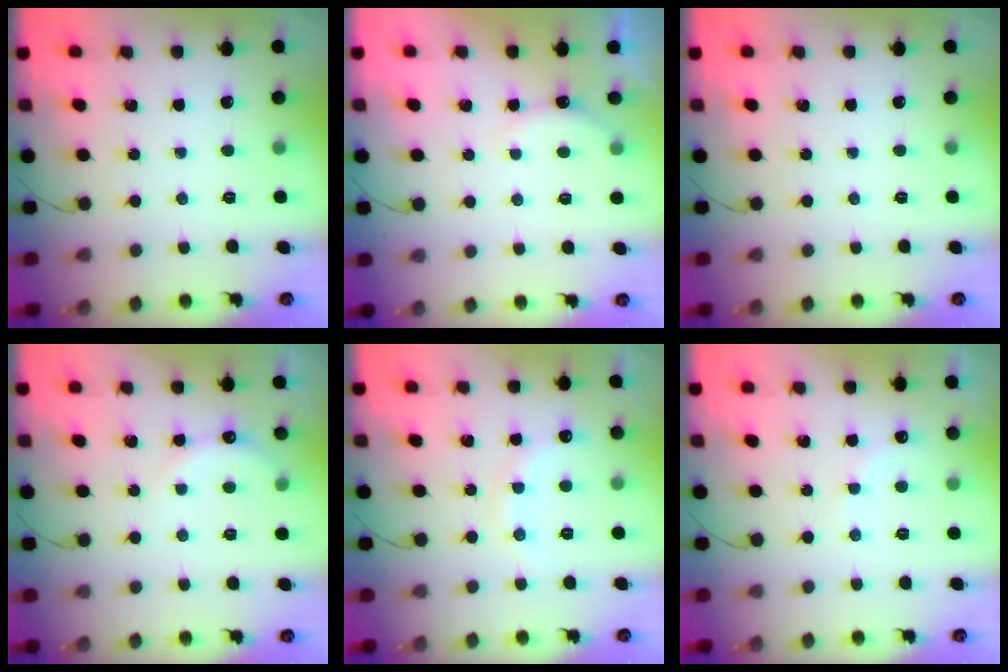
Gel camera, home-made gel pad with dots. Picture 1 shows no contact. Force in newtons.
{"total": 5.7, "press": 5.6, "slide": 1.1}
{"total": 0.0}
{"total": 5.8, "press": 5.6, "slide": 1.4}
{"total": 8.0, "press": 7.8, "slide": 1.3}
{"total": 6.7, "press": 6.6, "slide": 1.0}